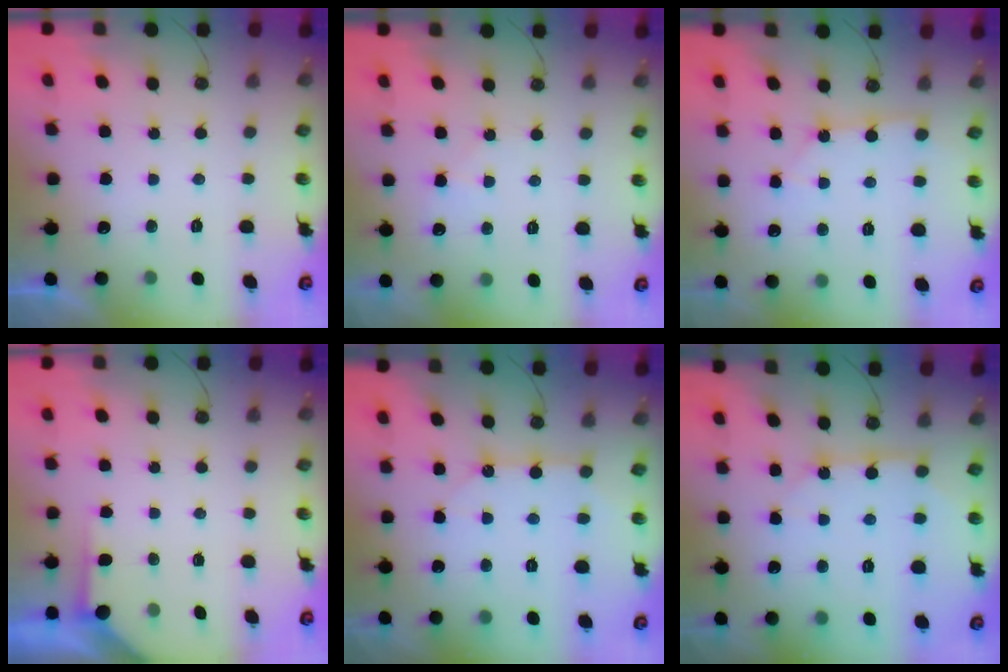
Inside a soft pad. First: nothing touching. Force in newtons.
{"total": 4.8, "press": 4.7, "slide": 0.6}
{"total": 2.6, "press": 2.6, "slide": 0.2}
{"total": 2.2, "press": 2.2, "slide": 0.3}
{"total": 8.0, "press": 8.0, "slide": 0.4}
{"total": 8.5, "press": 8.5, "slide": 0.8}